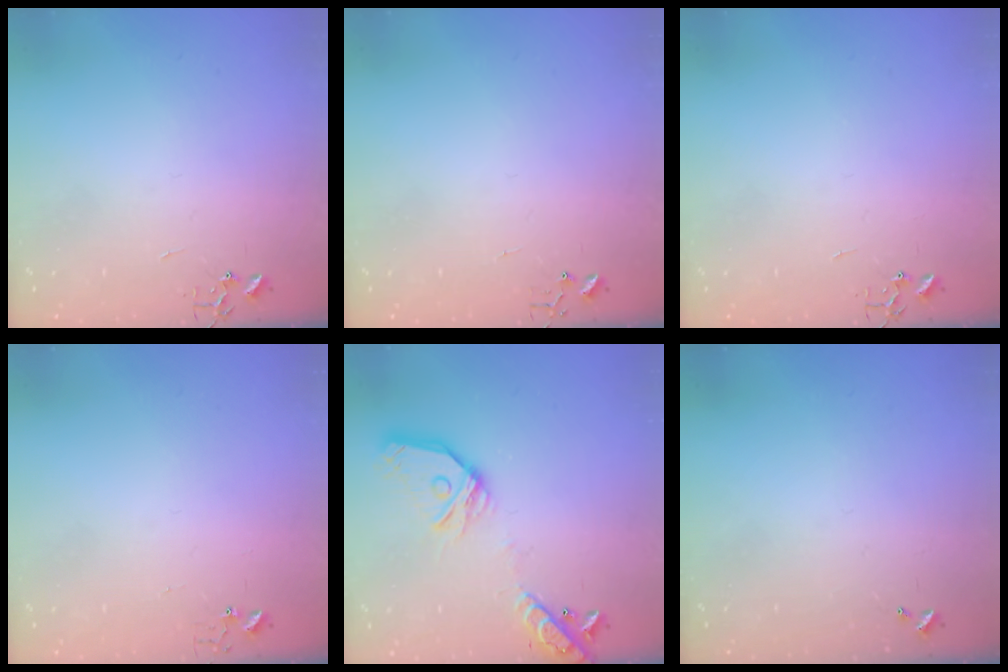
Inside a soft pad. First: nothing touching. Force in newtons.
{"total": 3.8, "press": 3.8, "slide": 0.5}
{"total": 0.0}
{"total": 5.0, "press": 5.0, "slide": 0.3}
{"total": 17.7, "press": 17.5, "slide": 2.5}
{"total": 0.0}